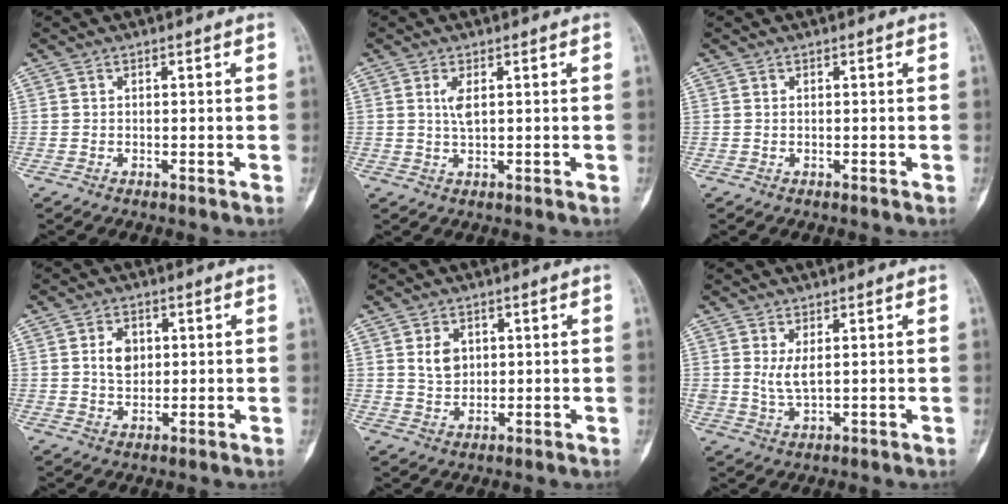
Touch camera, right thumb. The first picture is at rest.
{"total": 2.6, "force": [0.7, 0.8, 2.4], "torque": [-0.050, -0.003, 0.016]}
{"total": 0.0}
{"total": 5.0, "force": [1.0, 3.6, 3.2], "torque": [-0.041, -0.005, 0.018]}
{"total": 4.6, "force": [1.4, 3.4, 2.7], "torque": [-0.031, -0.010, 0.028]}
{"total": 3.7, "force": [1.0, 1.5, 3.2], "torque": [-0.063, -0.013, 0.029]}